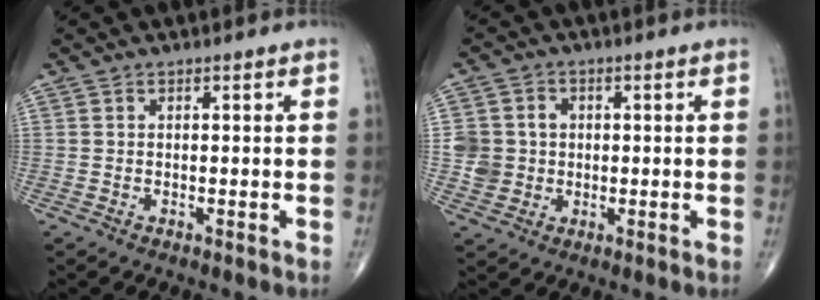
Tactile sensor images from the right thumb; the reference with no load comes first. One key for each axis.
{"total": 6.5, "fx": 0.0, "fy": 6.1, "fz": 2.1, "tx": -0.016, "ty": 0.006, "tz": 0.003}